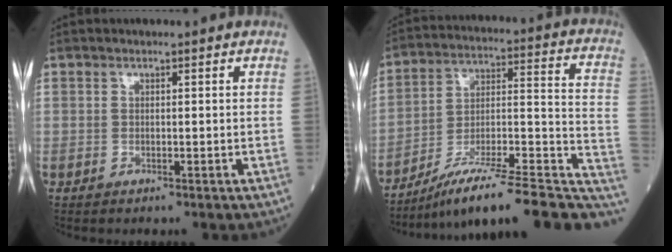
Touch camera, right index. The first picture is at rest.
{"total": 22.2, "force": [-17.0, 2.4, 14.2], "torque": [-0.157, 0.030, -0.268]}